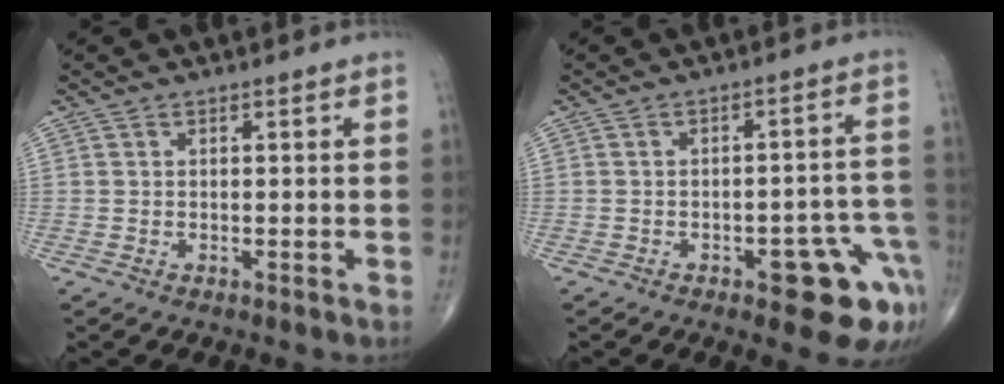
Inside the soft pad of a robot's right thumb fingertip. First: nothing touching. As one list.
[{"total": 11.8, "force": [-5.5, 4.3, 9.5], "torque": [-0.078, 0.038, -0.061]}]